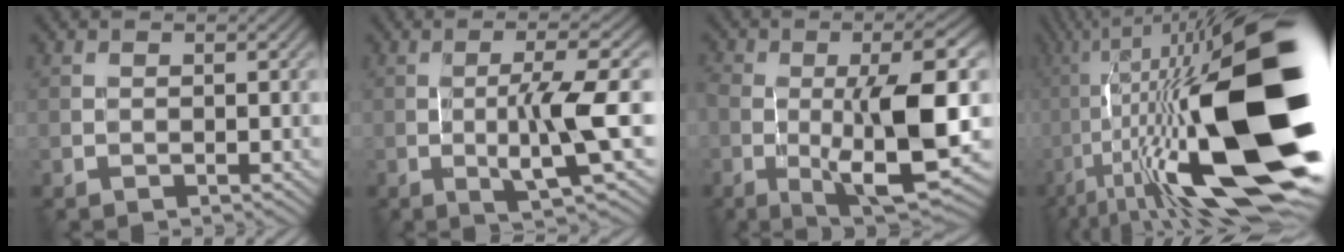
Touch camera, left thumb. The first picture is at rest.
{"total": 8.3, "force": [-1.0, 1.0, 8.2], "torque": [-0.139, 0.015, -0.014]}
{"total": 12.7, "force": [-2.3, 3.8, 11.9], "torque": [-0.188, 0.001, -0.032]}
{"total": 22.0, "force": [-3.8, 6.7, 20.6], "torque": [-0.350, 0.017, -0.070]}